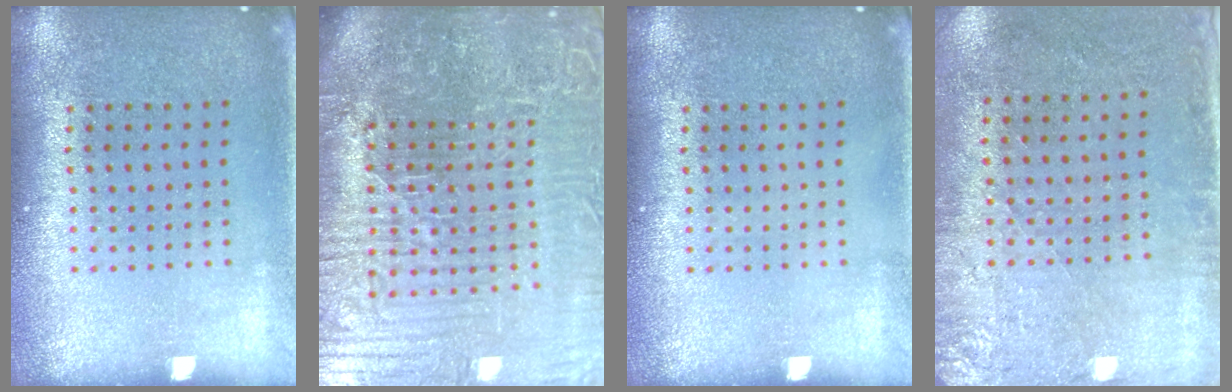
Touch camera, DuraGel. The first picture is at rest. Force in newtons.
{"total": 7.6, "press": 6.7, "slide": 3.6}
{"total": 0.0}
{"total": 2.8, "press": 2.3, "slide": 1.6}